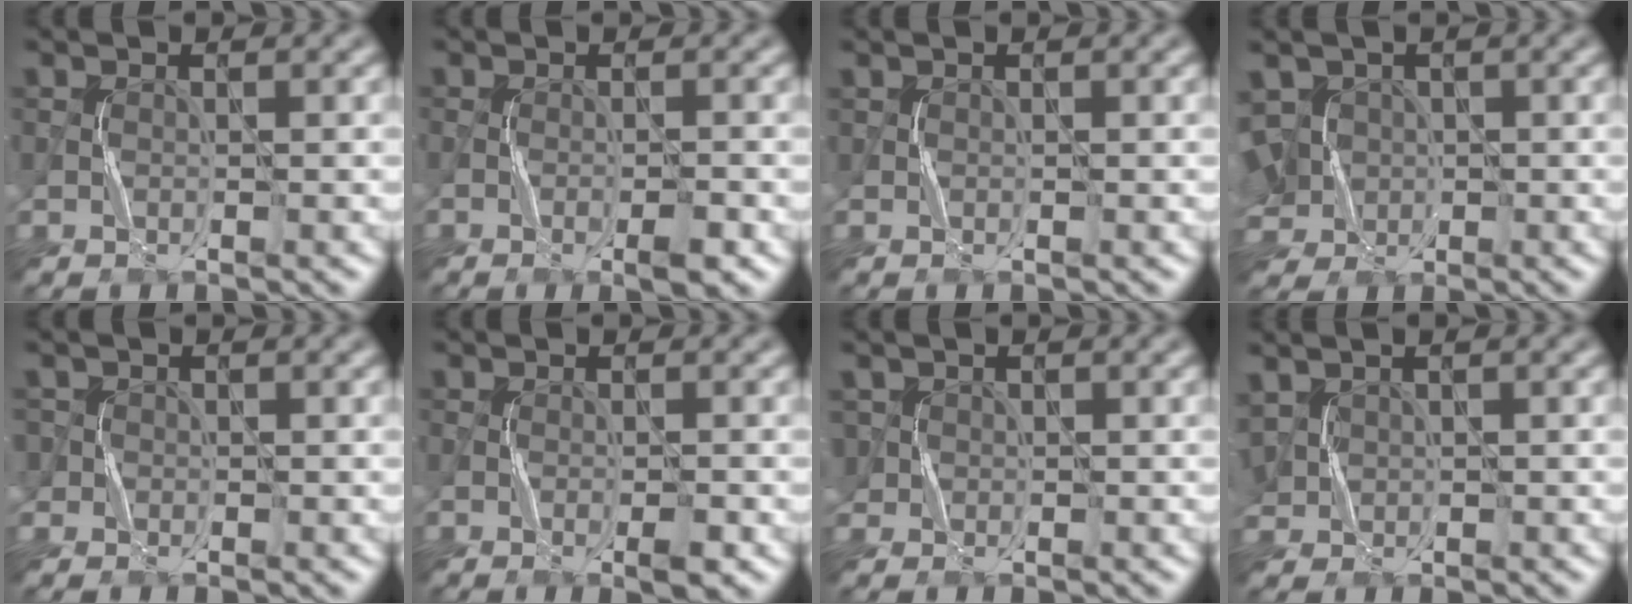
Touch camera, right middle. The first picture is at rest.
{"total": 2.1, "force": [-1.1, 0.5, 1.8], "torque": [-0.031, 0.001, -0.018]}
{"total": 0.0}
{"total": 8.1, "force": [0.2, 6.7, 4.5], "torque": [-0.115, 0.007, -0.011]}
{"total": 1.7, "force": [0.1, 1.6, 0.3], "torque": [0.002, 0.005, -0.007]}
{"total": 1.9, "force": [-0.8, 0.4, 1.6], "torque": [-0.028, -0.001, -0.013]}
{"total": 1.7, "force": [0.2, 1.6, 0.2], "torque": [-0.002, 0.000, 0.003]}
{"total": 2.4, "force": [0.7, 1.9, 1.2], "torque": [-0.038, 0.003, 0.016]}